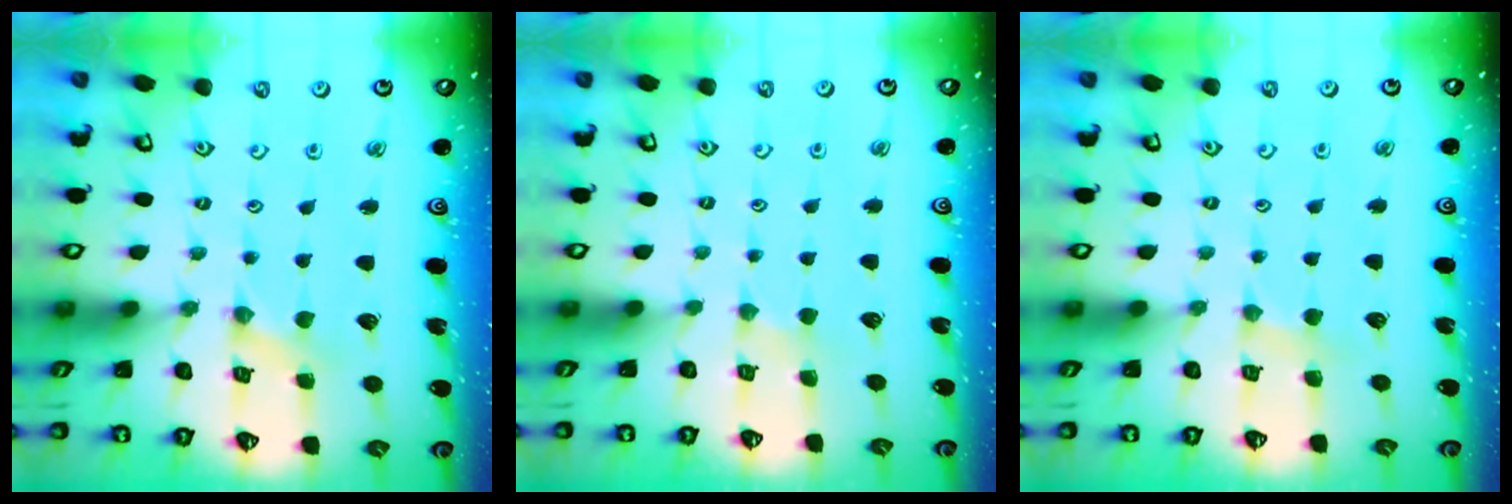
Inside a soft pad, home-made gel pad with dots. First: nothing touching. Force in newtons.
{"total": 1.2, "press": 1.1, "slide": 0.3}
{"total": 2.5, "press": 2.4, "slide": 0.4}